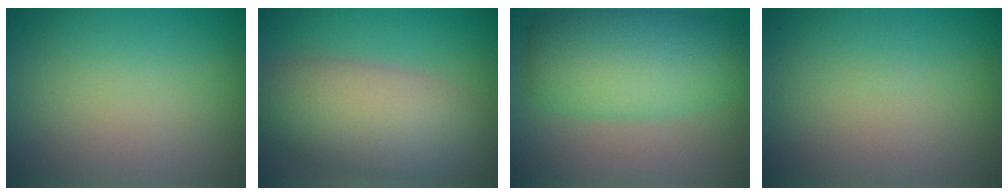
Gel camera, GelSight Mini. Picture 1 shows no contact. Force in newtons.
{"total": 7.7, "press": 7.7, "slide": 0.4}
{"total": 7.1, "press": 7.1, "slide": 0.2}
{"total": 0.0}